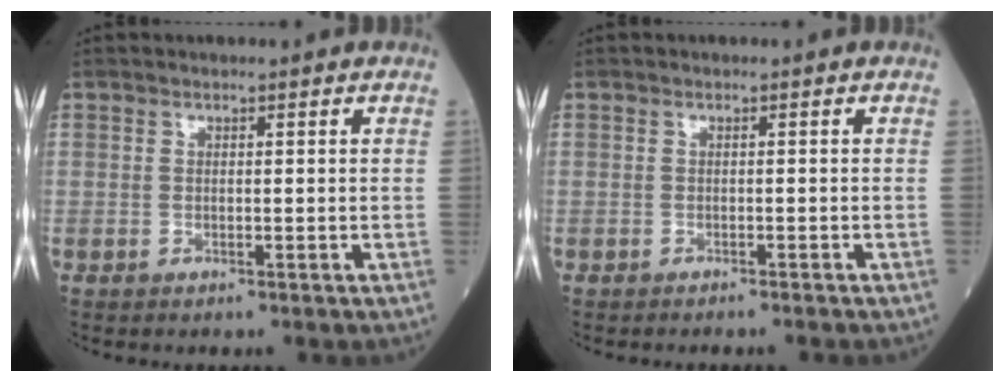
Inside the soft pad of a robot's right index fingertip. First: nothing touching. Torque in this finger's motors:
{"motor_torque": [-0.10, -0.04, -0.04, -0.01]}